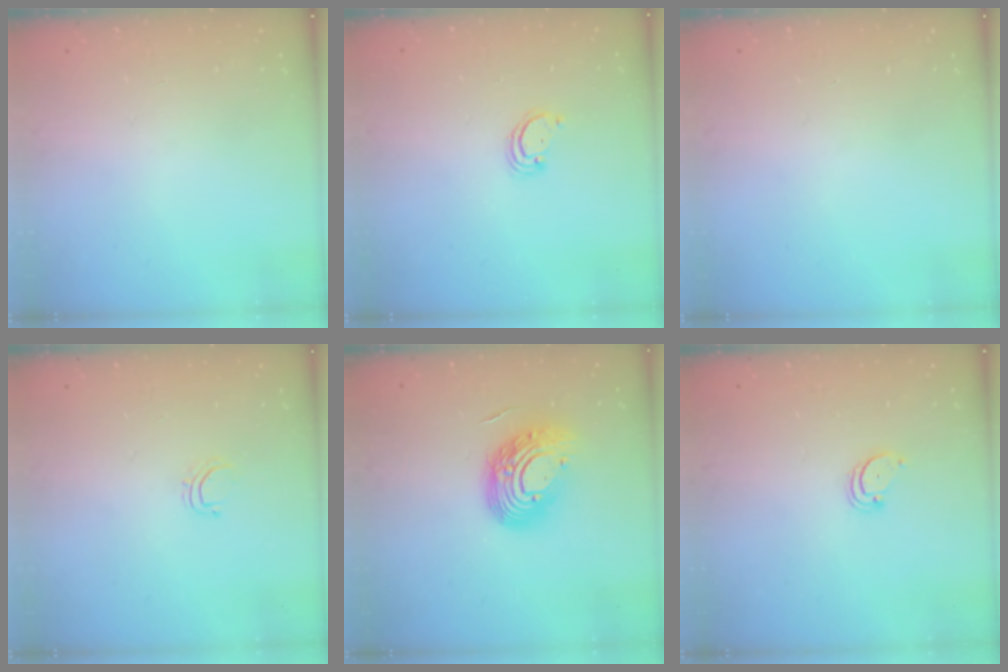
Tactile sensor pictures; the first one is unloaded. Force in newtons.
{"total": 1.7, "press": 1.7, "slide": 0.1}
{"total": 0.0}
{"total": 3.8, "press": 3.8, "slide": 0.2}
{"total": 14.8, "press": 14.7, "slide": 1.5}
{"total": 1.8, "press": 1.8, "slide": 0.2}